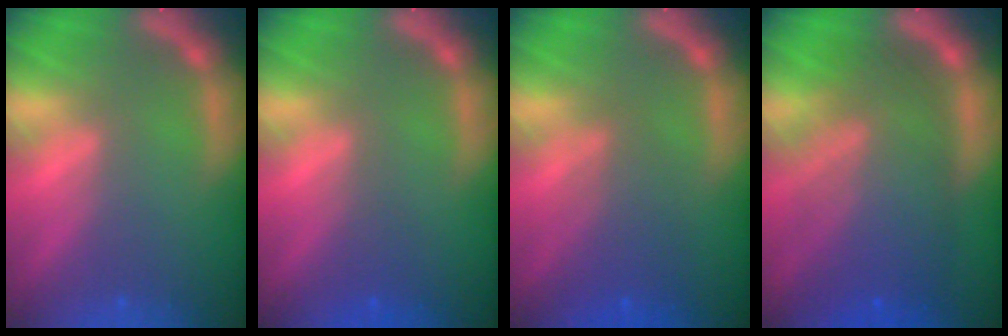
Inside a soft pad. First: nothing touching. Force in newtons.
{"total": 1.5}
{"total": 4.1}
{"total": 10.0}